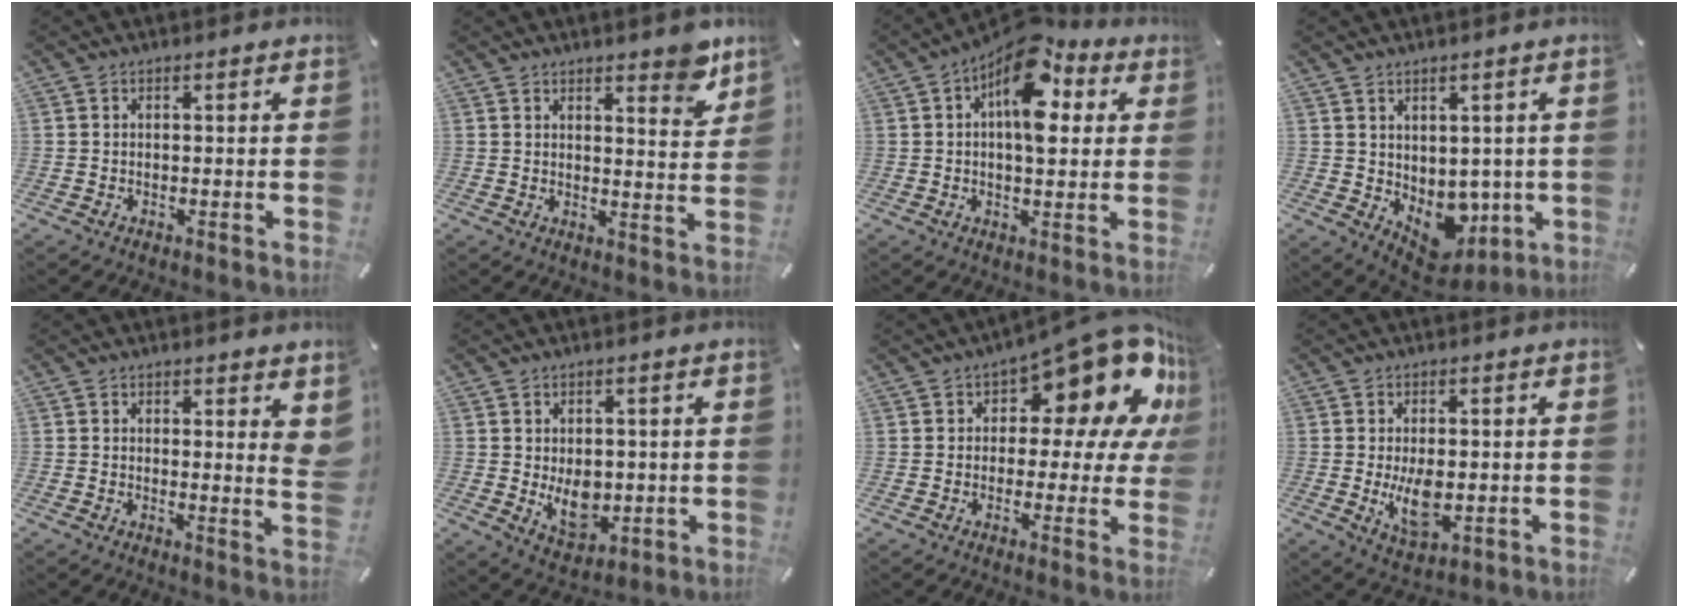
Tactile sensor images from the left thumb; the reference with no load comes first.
{"total": 6.3, "force": [5.2, 2.3, 2.8], "torque": [-0.021, -0.039, 0.086]}
{"total": 13.8, "force": [5.5, 7.1, 10.4], "torque": [-0.145, -0.031, 0.095]}
{"total": 6.6, "force": [-0.1, 6.1, 2.6], "torque": [-0.013, -0.023, 0.007]}
{"total": 3.4, "force": [2.6, 0.6, 2.2], "torque": [-0.018, -0.030, 0.039]}
{"total": 8.0, "force": [0.0, 6.2, 5.0], "torque": [-0.063, -0.007, 0.003]}
{"total": 17.1, "force": [10.9, 7.1, 11.1], "torque": [-0.138, -0.090, 0.181]}
{"total": 8.1, "force": [-0.5, 4.4, 6.8], "torque": [-0.141, -0.014, -0.013]}